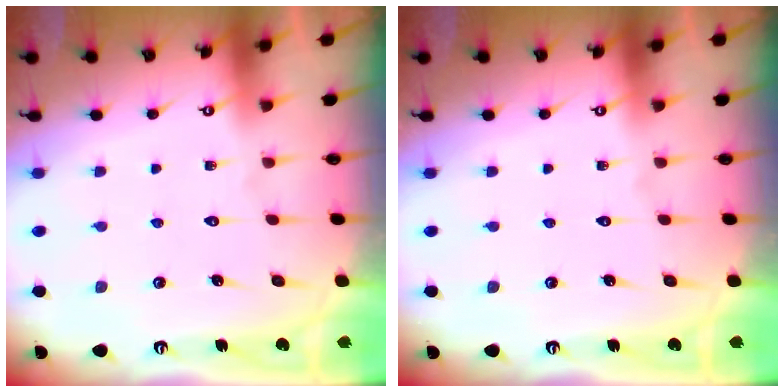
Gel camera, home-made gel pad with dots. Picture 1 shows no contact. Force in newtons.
{"total": 0.0}